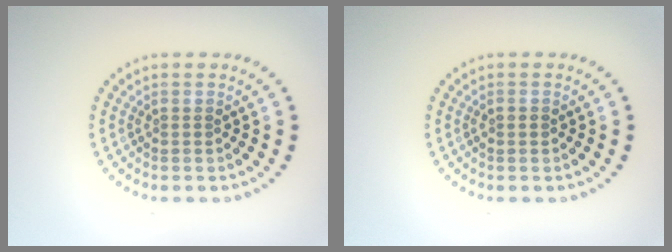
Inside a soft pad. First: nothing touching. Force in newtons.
{"total": 0.8, "press": 0.8, "slide": 0.1}